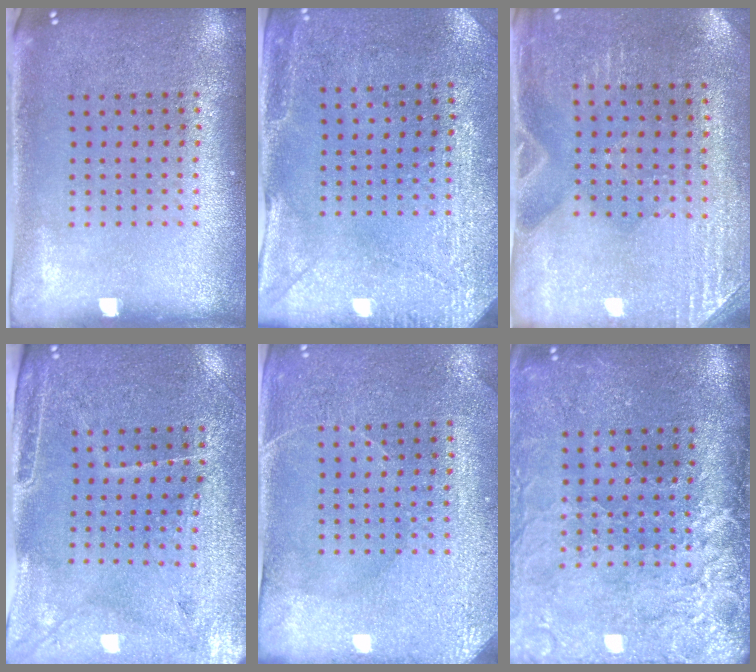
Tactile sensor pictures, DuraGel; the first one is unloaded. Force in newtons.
{"total": 3.0, "press": 2.7, "slide": 1.3}
{"total": 2.8, "press": 2.6, "slide": 1.0}
{"total": 3.3, "press": 3.1, "slide": 1.2}
{"total": 3.0, "press": 2.9, "slide": 0.6}
{"total": 4.3, "press": 3.6, "slide": 2.3}